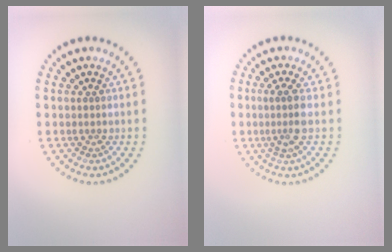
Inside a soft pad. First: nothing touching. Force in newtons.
{"total": 2.4, "press": 1.9, "slide": 1.5}